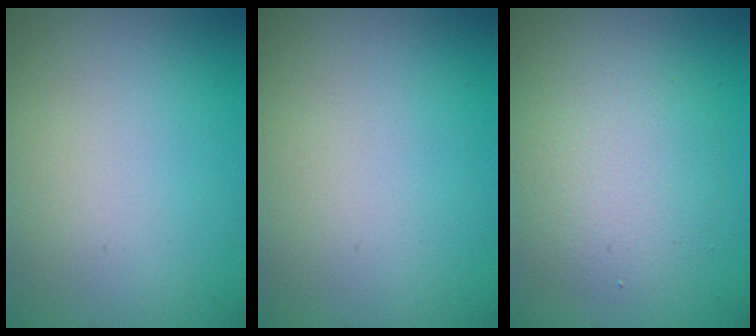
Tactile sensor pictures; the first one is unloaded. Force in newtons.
{"total": 0.0}
{"total": 4.0, "press": 4.0, "slide": 0.3}